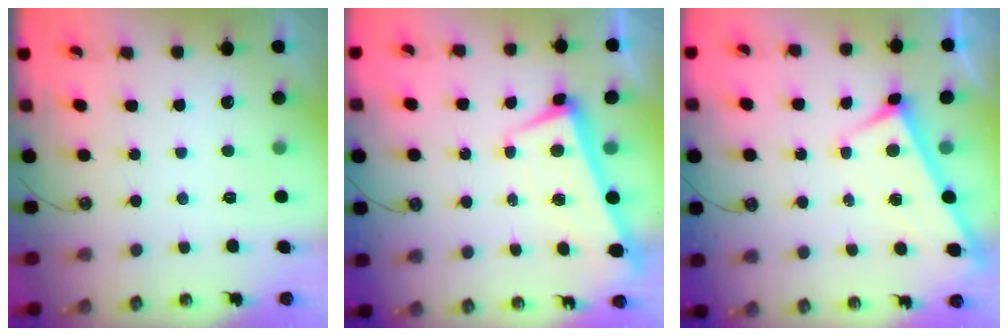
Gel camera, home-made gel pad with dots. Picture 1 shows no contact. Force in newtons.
{"total": 2.0, "press": 1.8, "slide": 0.9}
{"total": 2.1, "press": 2.1, "slide": 0.6}